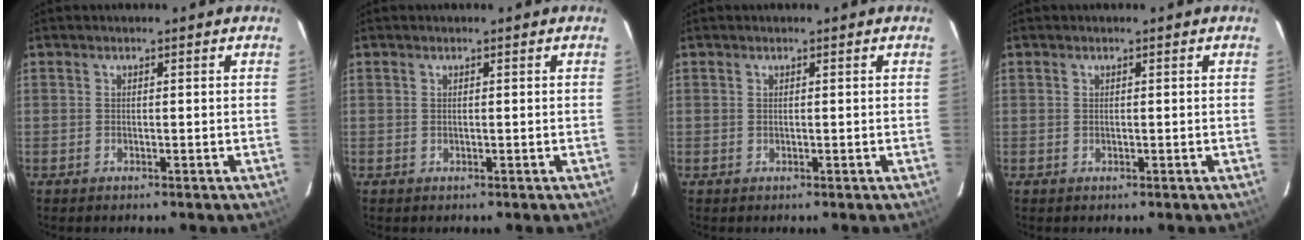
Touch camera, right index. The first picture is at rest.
{"total": 0.0}
{"total": 0.0}
{"total": 0.0}